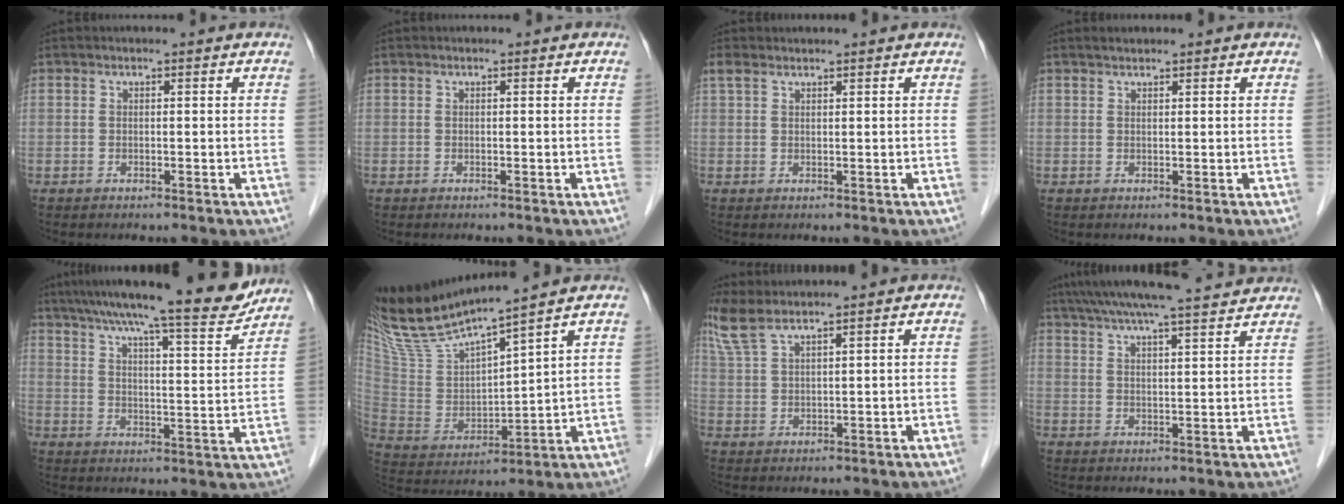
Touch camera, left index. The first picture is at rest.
{"total": 0.0}
{"total": 1.7, "force": [1.4, 0.6, 0.6], "torque": [-0.021, 0.021, 0.032]}
{"total": 1.0, "force": [0.9, 0.2, 0.3], "torque": [-0.013, 0.008, 0.020]}
{"total": 18.9, "force": [16.5, 1.0, 9.2], "torque": [-0.141, -0.009, 0.232]}
{"total": 14.9, "force": [13.2, -0.2, 6.9], "torque": [-0.143, -0.007, 0.261]}
{"total": 5.6, "force": [5.0, 0.5, 2.6], "torque": [-0.071, 0.017, 0.109]}
{"total": 18.2, "force": [16.2, 1.1, 8.0], "torque": [-0.140, 0.037, 0.229]}